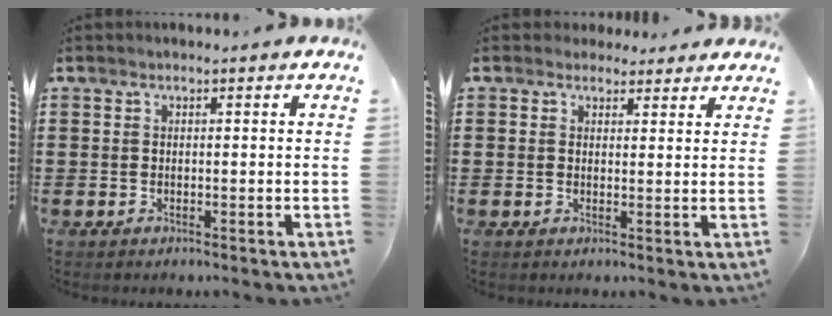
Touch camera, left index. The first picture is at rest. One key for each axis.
{"total": 2.8, "fx": 2.3, "fy": 1.6, "fz": 0.1, "tx": -0.002, "ty": 0.002, "tz": 0.042}